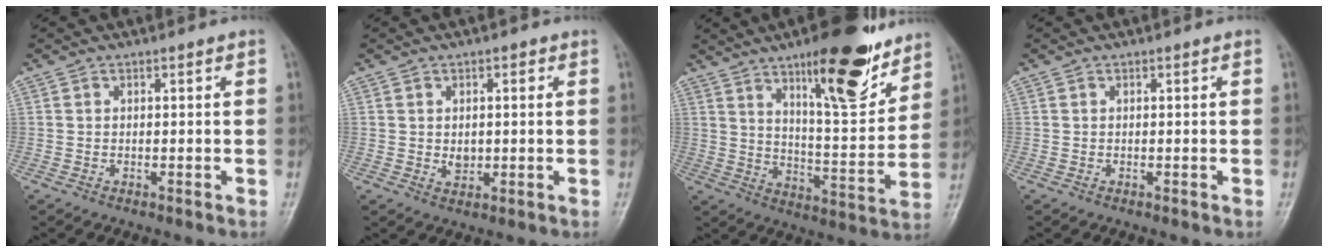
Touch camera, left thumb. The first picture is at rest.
{"total": 3.1, "force": [0.2, 2.5, 1.9], "torque": [-0.012, -0.003, 0.005]}
{"total": 18.5, "force": [11.7, 5.2, 13.4], "torque": [-0.161, -0.070, 0.184]}
{"total": 0.0}